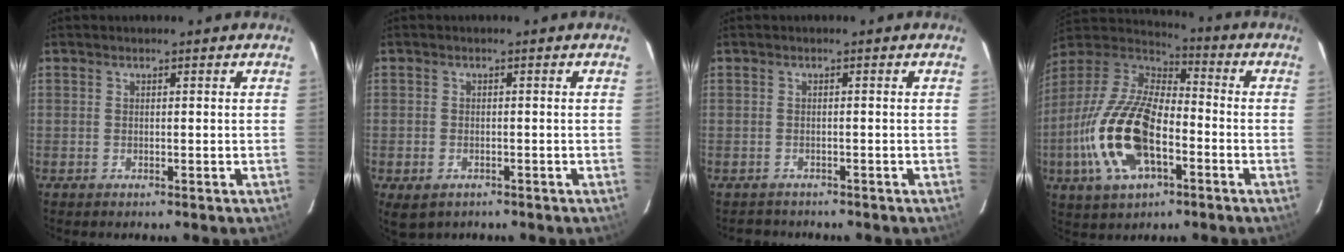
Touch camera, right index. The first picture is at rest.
{"total": 4.0, "force": [-2.0, 2.9, 1.9], "torque": [-0.041, -0.009, -0.026]}
{"total": 2.7, "force": [-2.4, 1.3, 0.3], "torque": [-0.006, 0.001, -0.032]}
{"total": 20.5, "force": [-6.6, 9.9, 16.7], "torque": [-0.360, -0.019, -0.124]}